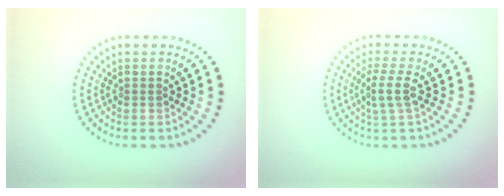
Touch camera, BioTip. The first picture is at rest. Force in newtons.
{"total": 2.3, "press": 1.7, "slide": 1.5}